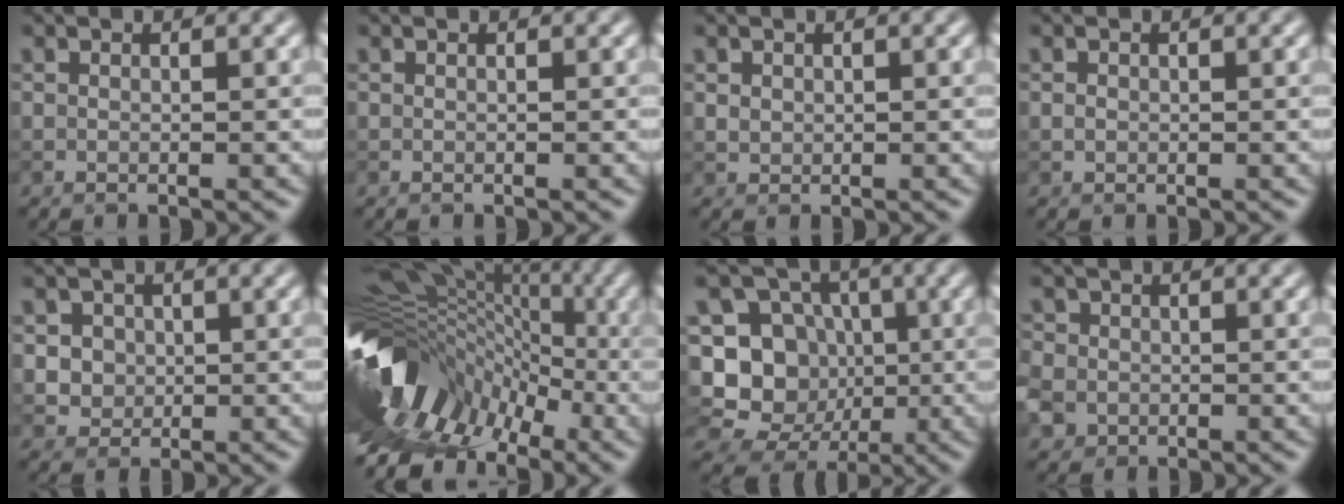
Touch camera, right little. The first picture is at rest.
{"total": 0.0}
{"total": 0.8, "force": [0.3, 0.7, 0.2], "torque": [-0.003, -0.002, 0.011]}
{"total": 0.5, "force": [0.0, 0.5, 0.1], "torque": [0.001, -0.002, -0.001]}
{"total": 3.4, "force": [0.9, 3.0, 1.2], "torque": [-0.014, 0.006, 0.018]}
{"total": 11.5, "force": [-4.6, 8.1, 6.8], "torque": [-0.124, 0.019, -0.089]}
{"total": 13.2, "force": [-2.7, 12.0, 4.7], "torque": [-0.130, 0.019, -0.052]}
{"total": 5.1, "force": [-1.2, 4.6, 1.9], "torque": [-0.050, 0.004, -0.047]}